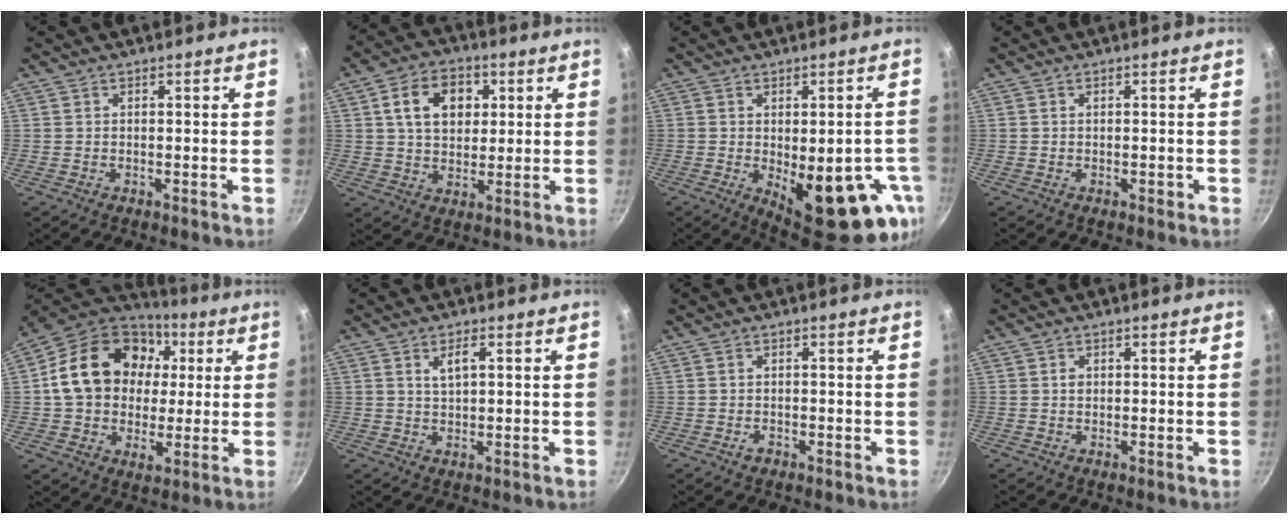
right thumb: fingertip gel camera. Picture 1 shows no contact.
{"total": 11.2, "force": [3.1, 8.1, 7.1], "torque": [-0.093, 0.004, 0.045]}
{"total": 18.8, "force": [-5.5, 7.9, 16.1], "torque": [-0.158, -0.015, -0.053]}
{"total": 0.8, "force": [-0.2, 0.5, 0.6], "torque": [-0.004, 0.003, -0.003]}
{"total": 22.5, "force": [3.9, 17.2, 14.1], "torque": [-0.224, 0.019, 0.059]}
{"total": 3.5, "force": [1.3, 1.4, 2.9], "torque": [-0.050, 0.000, 0.025]}
{"total": 1.4, "force": [-0.7, 0.9, 0.7], "torque": [-0.011, 0.005, -0.013]}
{"total": 1.0, "force": [0.2, 0.9, 0.5], "torque": [-0.006, 0.004, 0.003]}